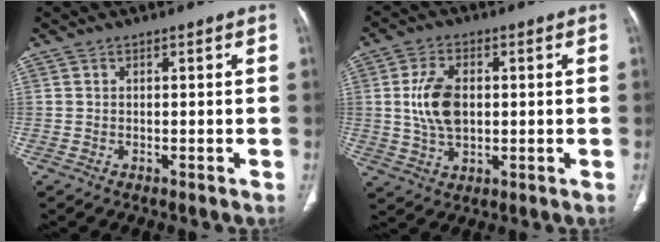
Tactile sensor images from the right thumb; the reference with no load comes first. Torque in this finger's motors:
{"motor_torque": [0.86, 0.77, 0.95, 0.24, 0.29]}